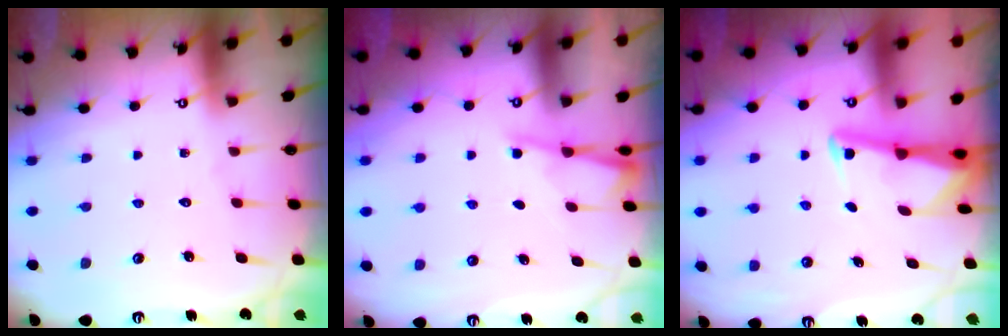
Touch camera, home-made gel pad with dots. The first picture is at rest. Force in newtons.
{"total": 3.4, "press": 3.4, "slide": 0.6}
{"total": 2.9, "press": 2.8, "slide": 0.3}